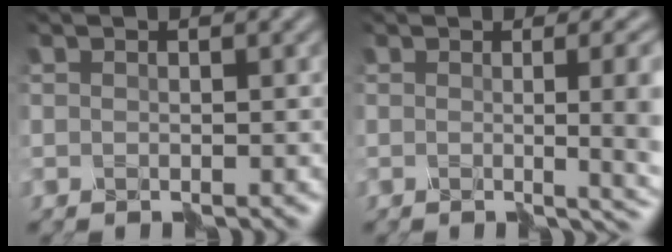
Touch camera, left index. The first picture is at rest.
{"total": 7.8, "force": [-0.5, 3.4, 7.0], "torque": [-0.044, -0.005, 0.009]}